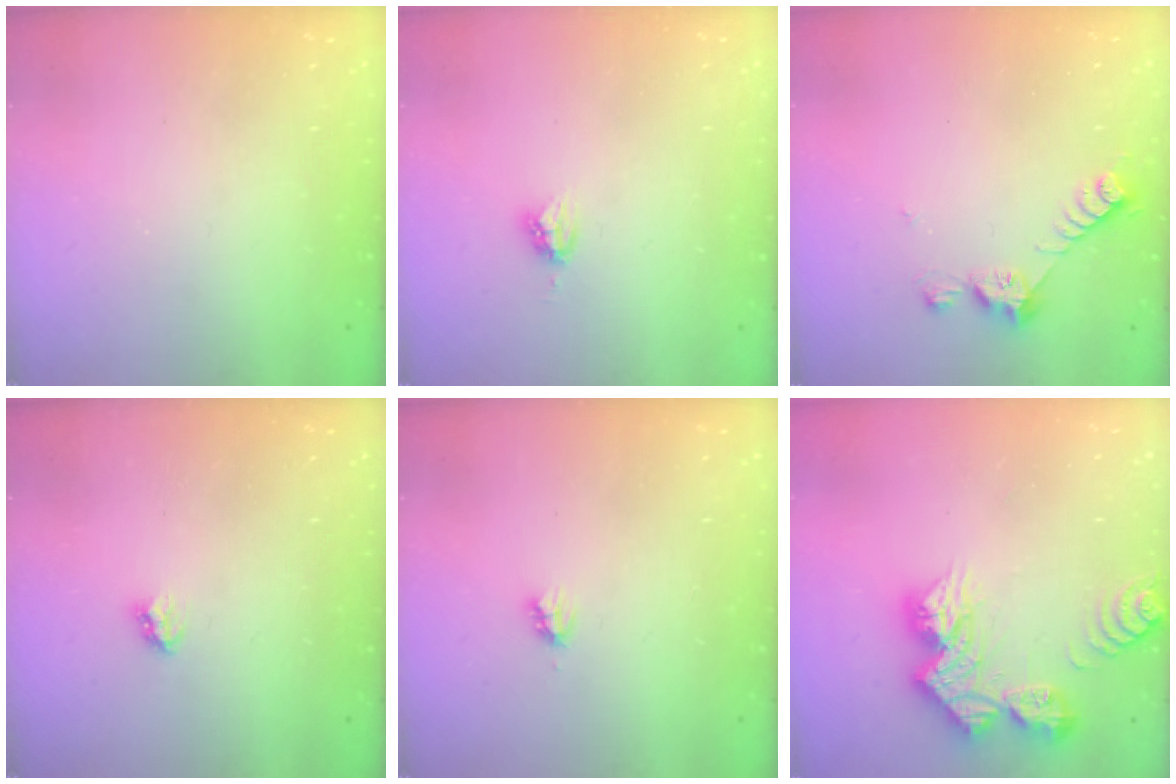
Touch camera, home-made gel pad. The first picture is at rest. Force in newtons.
{"total": 3.4, "press": 3.4, "slide": 0.4}
{"total": 6.5, "press": 6.5, "slide": 0.7}
{"total": 2.8, "press": 2.8, "slide": 0.5}
{"total": 2.7, "press": 2.7, "slide": 0.2}
{"total": 14.1, "press": 14.1, "slide": 1.3}